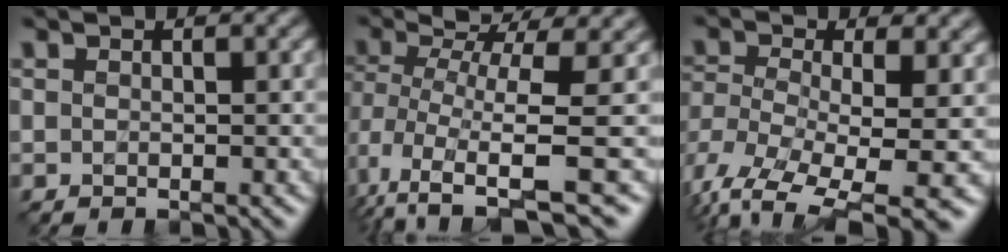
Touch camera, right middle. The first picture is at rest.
{"total": 7.3, "force": [-1.5, 2.6, 6.6], "torque": [-0.134, -0.014, -0.023]}
{"total": 11.1, "force": [-4.3, 5.9, 8.3], "torque": [-0.174, -0.019, -0.034]}